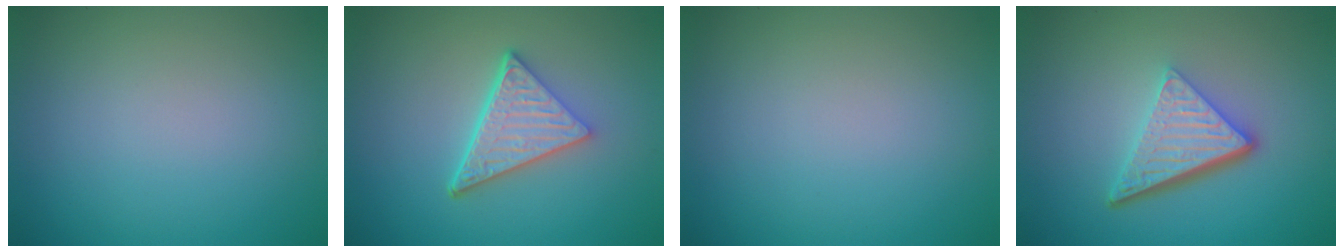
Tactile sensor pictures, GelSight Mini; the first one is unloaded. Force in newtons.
{"total": 5.3, "press": 3.7, "slide": 3.8}
{"total": 0.0}
{"total": 5.5, "press": 3.8, "slide": 4.0}